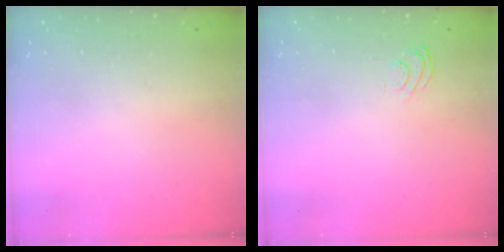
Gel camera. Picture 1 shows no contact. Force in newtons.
{"total": 6.1, "press": 5.9, "slide": 1.4}